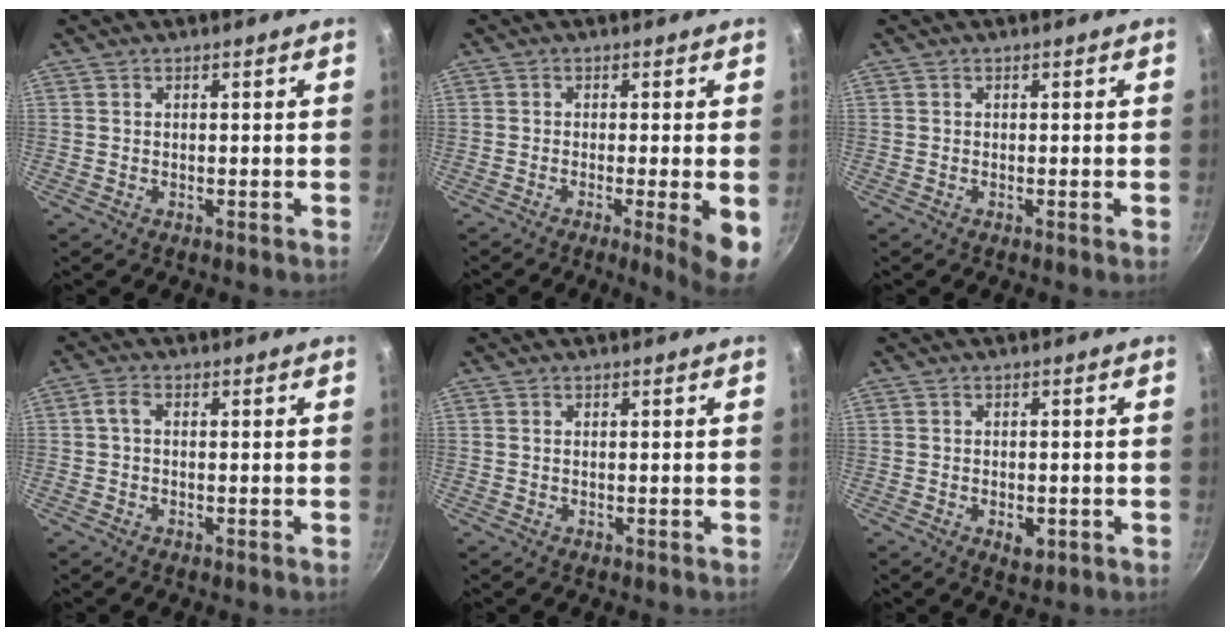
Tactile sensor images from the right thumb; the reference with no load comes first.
{"total": 6.6, "force": [-1.6, 0.6, 6.4], "torque": [-0.086, -0.005, -0.023]}
{"total": 0.5, "force": [-0.2, -0.1, 0.5], "torque": [-0.009, -0.002, -0.006]}
{"total": 2.2, "force": [-0.1, 1.1, 1.9], "torque": [-0.050, 0.010, -0.007]}
{"total": 0.0}
{"total": 3.3, "force": [-1.1, 1.9, 2.5], "torque": [-0.030, 0.002, -0.011]}